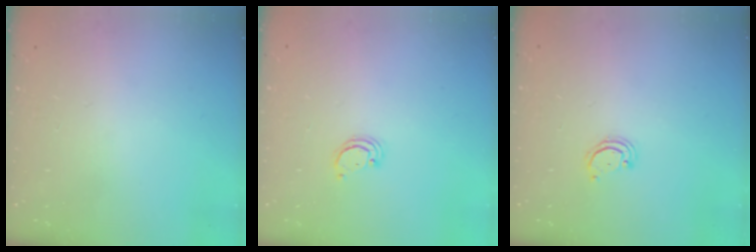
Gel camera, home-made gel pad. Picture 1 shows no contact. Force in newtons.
{"total": 2.4, "press": 2.4, "slide": 0.2}
{"total": 2.4, "press": 2.4, "slide": 0.2}